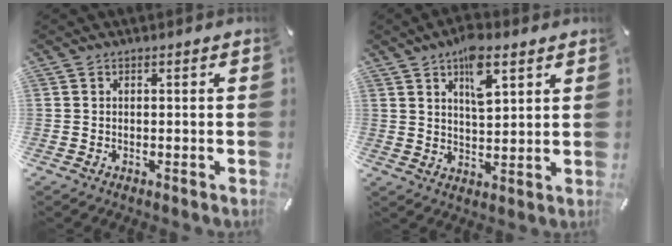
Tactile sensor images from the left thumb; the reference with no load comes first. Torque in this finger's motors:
{"motor_torque": [1.96, 1.94, 1.29, -1.33, 0.35]}